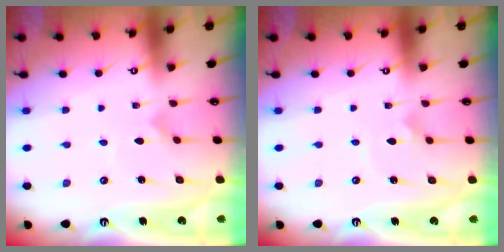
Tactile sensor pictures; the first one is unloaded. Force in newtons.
{"total": 2.5, "press": 2.5, "slide": 0.2}